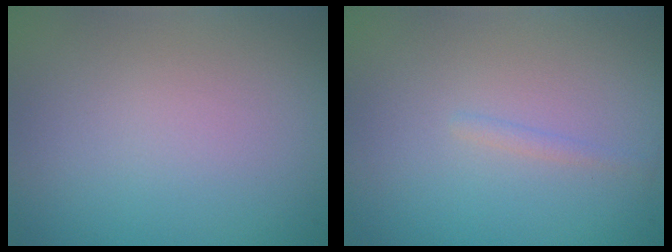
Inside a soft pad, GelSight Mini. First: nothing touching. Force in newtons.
{"total": 0.6, "press": 0.6, "slide": 0.0}